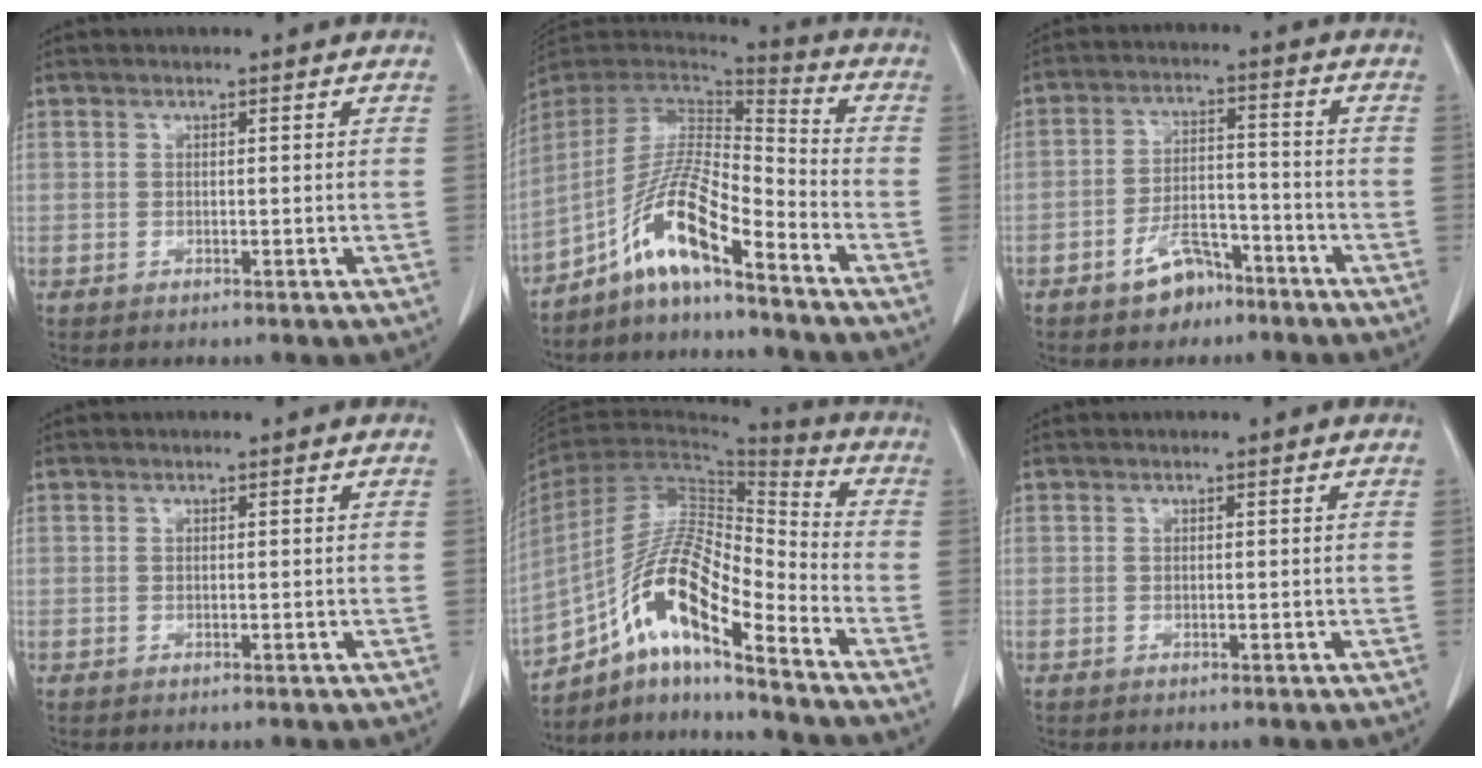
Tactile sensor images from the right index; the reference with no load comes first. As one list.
[{"total": 11.8, "force": [-7.9, 1.2, 8.8], "torque": [-0.168, 0.012, -0.147]}, {"total": 6.7, "force": [-4.6, 3.4, 3.5], "torque": [-0.071, 0.012, -0.076]}, {"total": 0.0}, {"total": 15.5, "force": [-9.5, 2.7, 11.9], "torque": [-0.226, 0.013, -0.171]}, {"total": 0.0}]